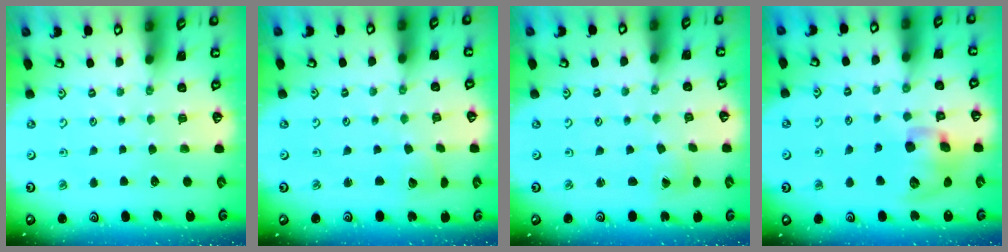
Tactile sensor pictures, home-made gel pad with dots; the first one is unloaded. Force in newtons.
{"total": 2.1, "press": 2.1, "slide": 0.2}
{"total": 1.5, "press": 1.5, "slide": 0.1}
{"total": 14.6, "press": 14.4, "slide": 2.3}